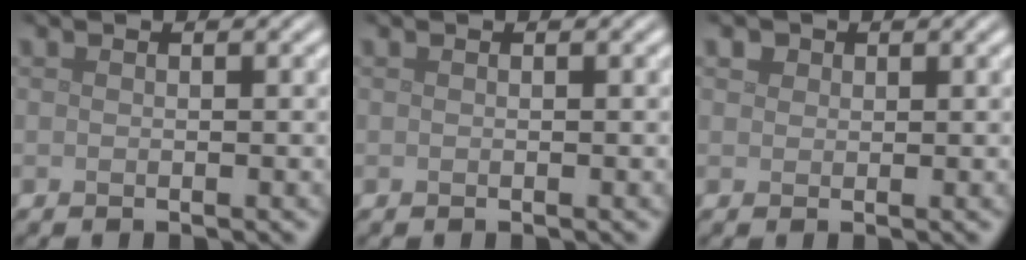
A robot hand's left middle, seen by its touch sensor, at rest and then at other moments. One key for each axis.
{"total": 0.0}
{"total": 1.2, "fx": 0.7, "fy": 0.9, "fz": 0.4, "tx": -0.005, "ty": -0.001, "tz": 0.008}